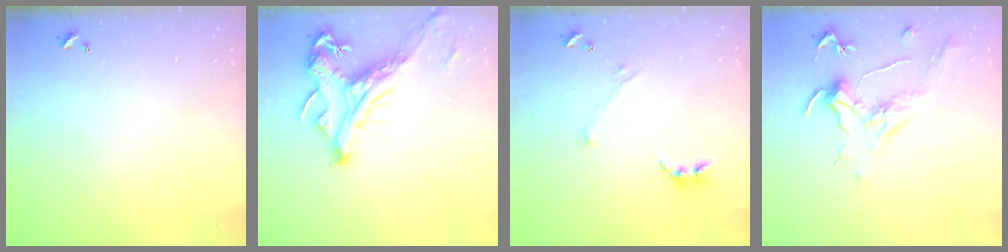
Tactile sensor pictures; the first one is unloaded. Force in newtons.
{"total": 3.5, "press": 3.3, "slide": 1.3}
{"total": 1.7, "press": 1.6, "slide": 0.5}
{"total": 2.0, "press": 1.8, "slide": 0.8}